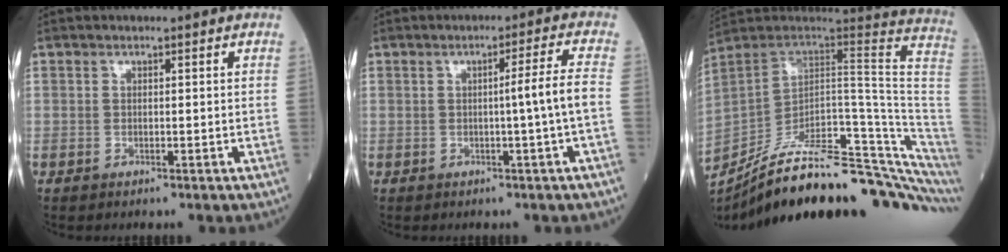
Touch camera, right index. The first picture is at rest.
{"total": 4.4, "force": [-0.8, -1.4, 4.1], "torque": [-0.062, 0.005, -0.010]}
{"total": 30.0, "force": [-23.5, 4.3, 18.1], "torque": [-0.176, 0.000, -0.340]}